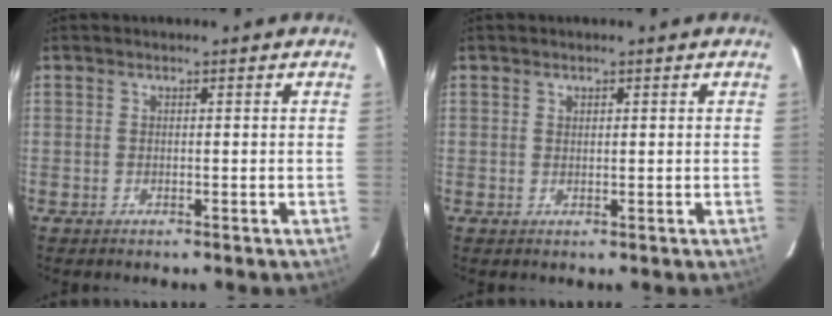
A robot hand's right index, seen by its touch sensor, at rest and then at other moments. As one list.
[{"total": 0.6, "force": [0.5, 0.4, 0.1], "torque": [-0.001, 0.001, 0.009]}]